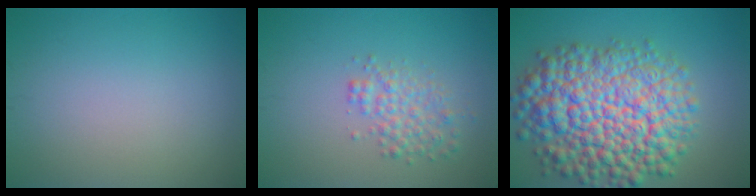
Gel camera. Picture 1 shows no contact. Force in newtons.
{"total": 2.6, "press": 2.6, "slide": 0.1}
{"total": 13.4, "press": 13.4, "slide": 0.5}